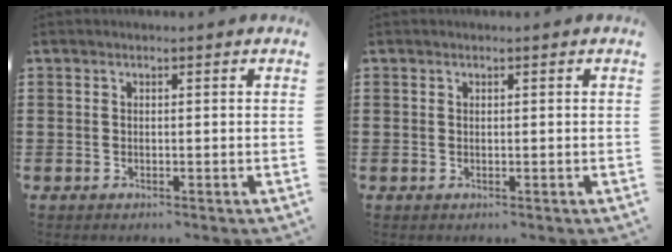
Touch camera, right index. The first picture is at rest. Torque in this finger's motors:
{"motor_torque": [1.95, 0.19, 0.07, 0.02]}